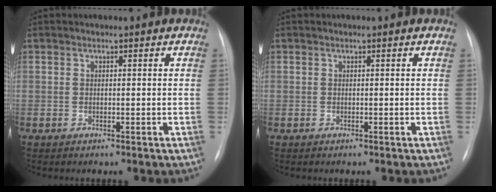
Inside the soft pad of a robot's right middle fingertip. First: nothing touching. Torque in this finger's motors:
{"motor_torque": [0.00, 0.00, 0.00, 0.00]}